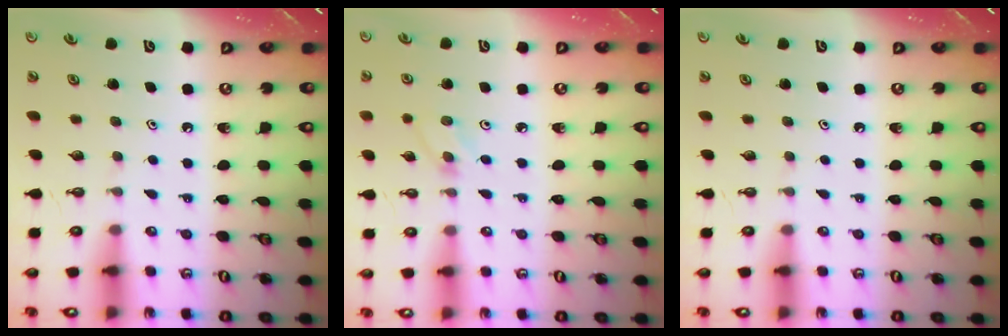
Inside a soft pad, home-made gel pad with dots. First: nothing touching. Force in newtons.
{"total": 3.0, "press": 3.0, "slide": 0.4}
{"total": 0.0}